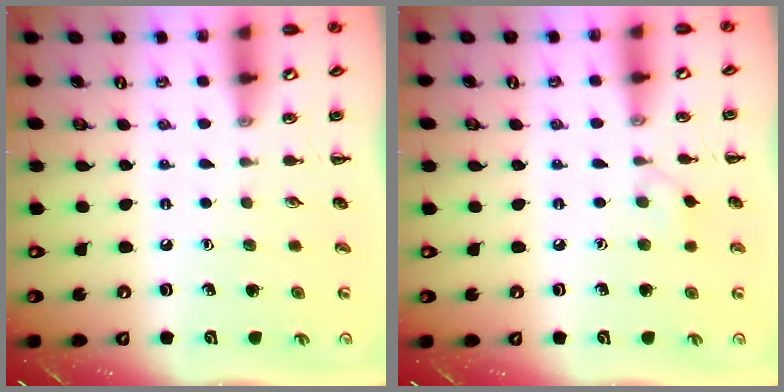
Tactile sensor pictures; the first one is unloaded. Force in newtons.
{"total": 4.7, "press": 4.3, "slide": 1.7}